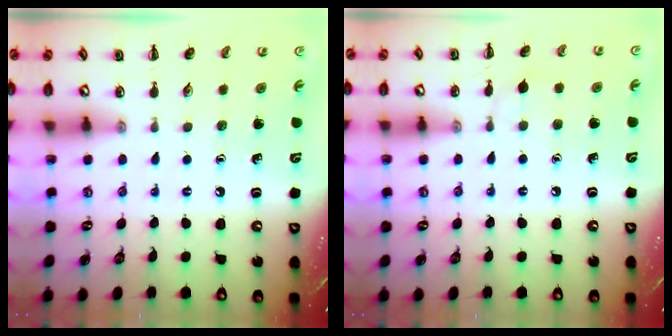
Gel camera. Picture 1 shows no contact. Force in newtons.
{"total": 4.3, "press": 3.9, "slide": 1.6}